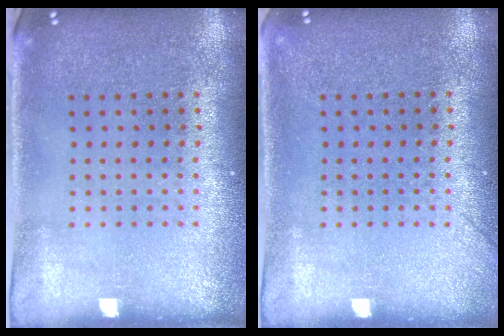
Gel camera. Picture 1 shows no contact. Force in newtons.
{"total": 1.0, "press": 0.9, "slide": 0.3}